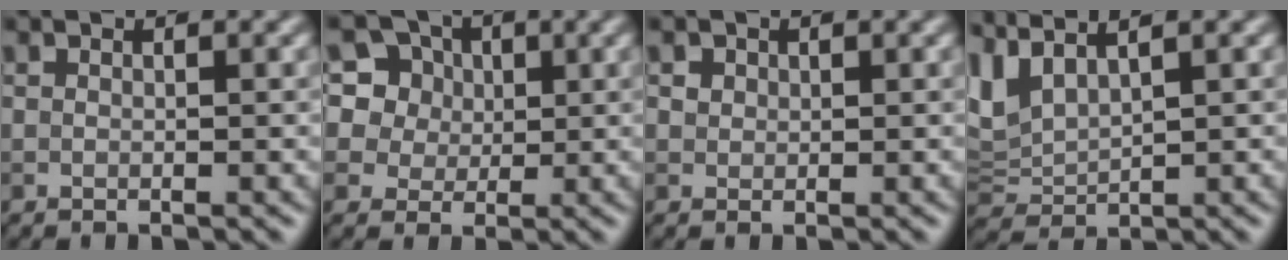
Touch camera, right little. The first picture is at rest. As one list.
[{"total": 10.9, "force": [5.2, 8.7, 4.0], "torque": [-0.113, 0.034, 0.082]}, {"total": 1.4, "force": [0.8, 1.1, 0.4], "torque": [-0.008, -0.005, 0.017]}, {"total": 4.1, "force": [2.9, 1.5, 2.5], "torque": [-0.072, 0.008, 0.066]}]